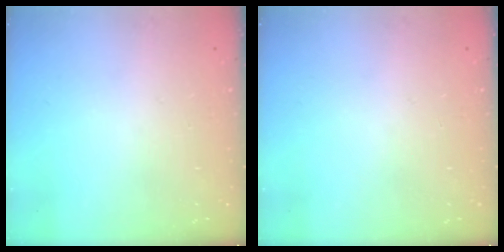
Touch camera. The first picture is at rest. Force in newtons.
{"total": 0.0}